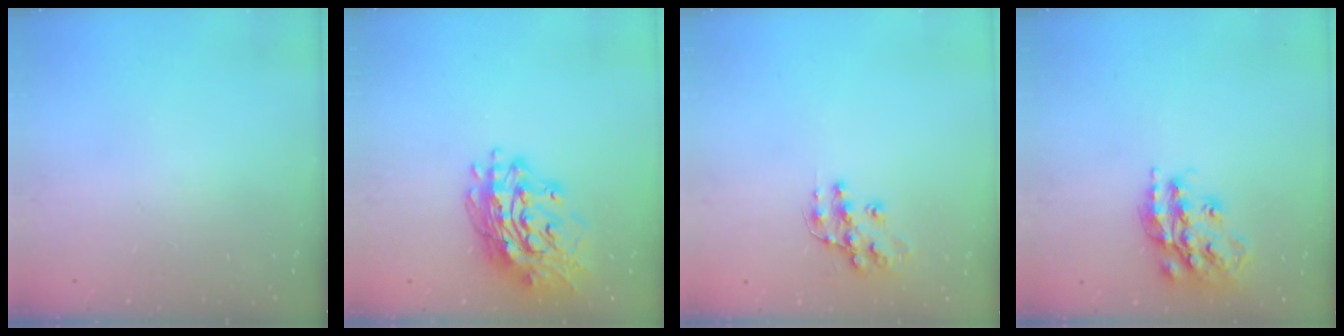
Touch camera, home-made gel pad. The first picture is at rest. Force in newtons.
{"total": 18.5, "press": 18.4, "slide": 2.1}
{"total": 10.7, "press": 10.7, "slide": 0.6}
{"total": 19.7, "press": 19.6, "slide": 1.4}